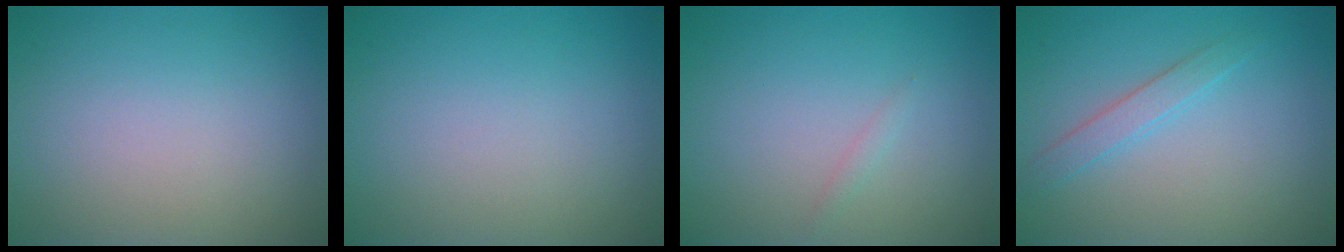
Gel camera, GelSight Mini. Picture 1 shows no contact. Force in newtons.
{"total": 0.0}
{"total": 0.6, "press": 0.6, "slide": 0.0}
{"total": 1.7, "press": 1.7, "slide": 0.1}